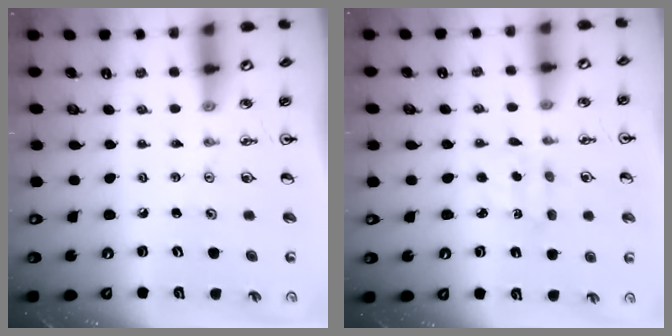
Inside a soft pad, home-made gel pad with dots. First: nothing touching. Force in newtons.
{"total": 2.2, "press": 2.1, "slide": 0.7}